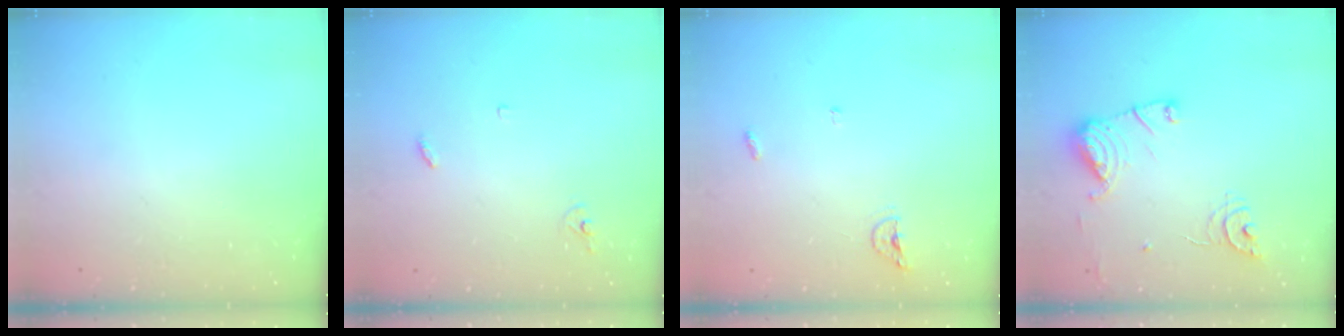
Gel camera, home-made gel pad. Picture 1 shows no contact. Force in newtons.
{"total": 2.9, "press": 2.9, "slide": 0.2}
{"total": 4.4, "press": 4.3, "slide": 1.0}
{"total": 13.7, "press": 13.6, "slide": 1.5}